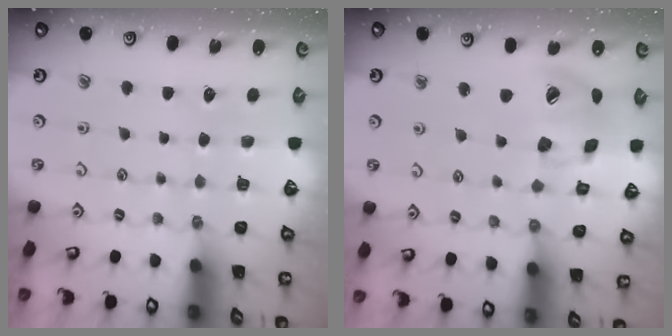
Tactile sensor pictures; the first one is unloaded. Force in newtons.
{"total": 20.0, "press": 19.7, "slide": 2.9}